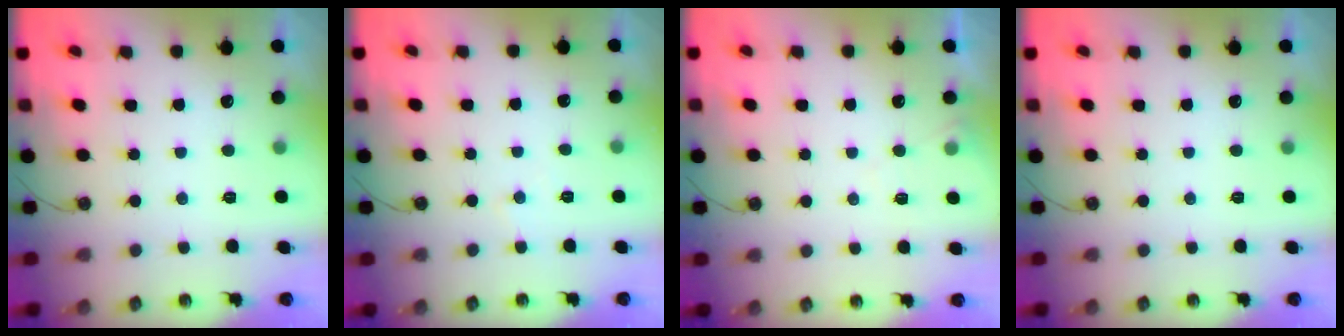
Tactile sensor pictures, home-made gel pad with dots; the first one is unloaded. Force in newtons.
{"total": 3.3, "press": 3.3, "slide": 0.5}
{"total": 5.0, "press": 4.9, "slide": 0.8}
{"total": 0.0}